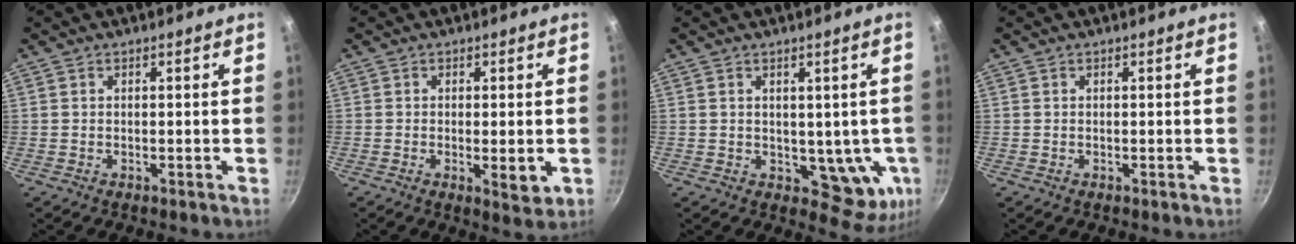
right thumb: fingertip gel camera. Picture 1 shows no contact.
{"total": 4.4, "force": [-0.8, 1.4, 4.1], "torque": [-0.061, -0.010, -0.008]}
{"total": 8.6, "force": [0.1, 5.6, 6.6], "torque": [-0.046, -0.011, 0.012]}
{"total": 0.0}